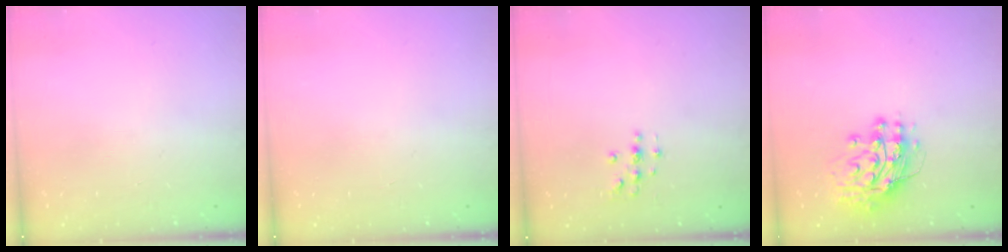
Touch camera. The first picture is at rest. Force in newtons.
{"total": 0.0}
{"total": 2.0, "press": 2.0, "slide": 0.2}
{"total": 13.2, "press": 13.1, "slide": 1.2}